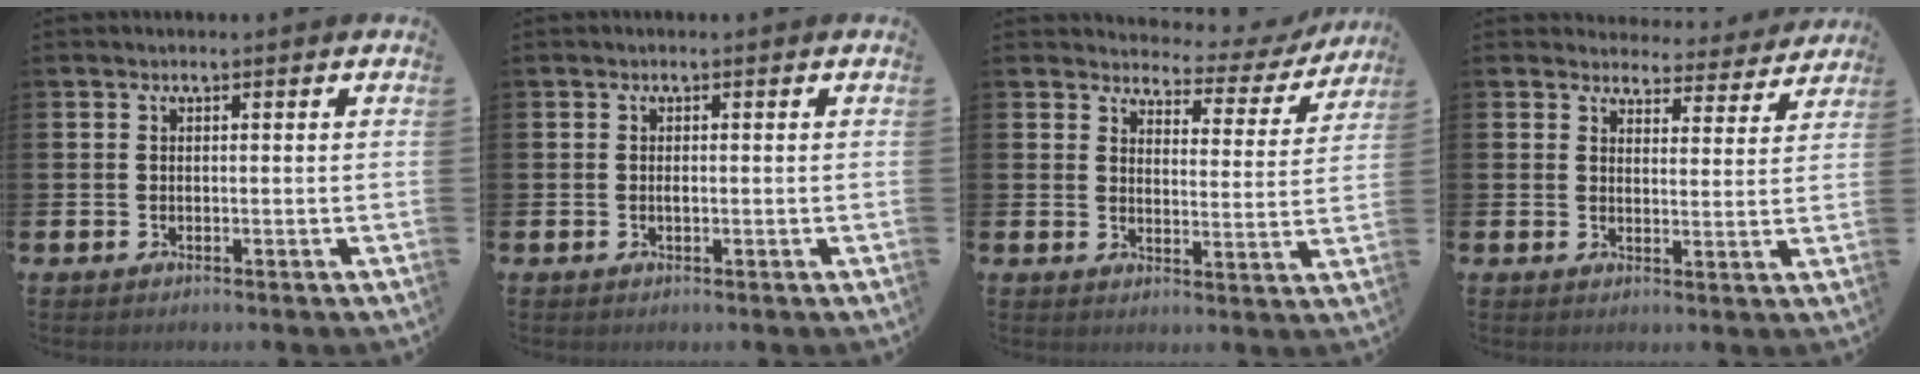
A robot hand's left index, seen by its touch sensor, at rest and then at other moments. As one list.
[{"total": 0.6, "force": [-0.1, 0.2, 0.5], "torque": [-0.012, 0.000, -0.001]}, {"total": 3.5, "force": [3.2, 1.3, 0.5], "torque": [-0.028, -0.031, 0.049]}, {"total": 3.9, "force": [3.8, 1.2, 0.0], "torque": [-0.009, -0.034, 0.064]}]